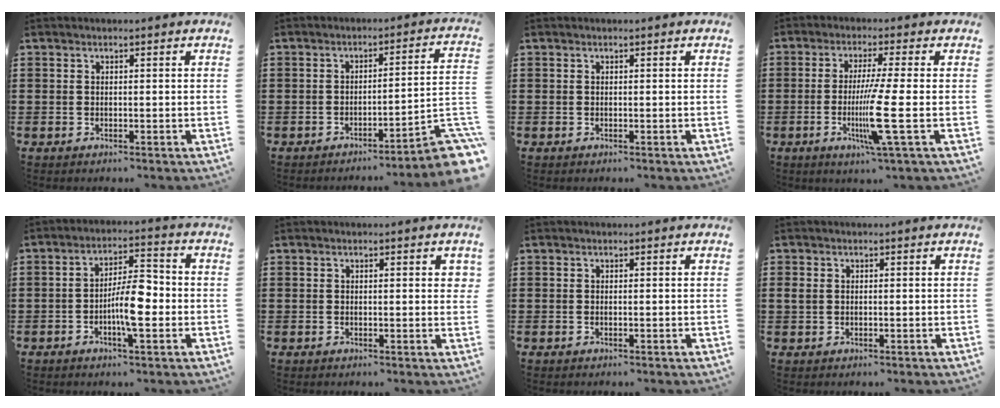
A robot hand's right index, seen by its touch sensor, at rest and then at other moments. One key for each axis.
{"total": 5.5, "fx": -3.7, "fy": 0.3, "fz": 4.1, "tx": -0.058, "ty": -0.021, "tz": -0.073}
{"total": 0.0}
{"total": 9.1, "fx": -1.8, "fy": -0.7, "fz": 8.9, "tx": -0.180, "ty": -0.031, "tz": -0.042}
{"total": 7.5, "fx": -2.0, "fy": 2.2, "fz": 6.8, "tx": -0.130, "ty": 0.002, "tz": -0.040}
{"total": 0.9, "fx": 0.3, "fy": 0.2, "fz": 0.9, "tx": -0.017, "ty": 0.002, "tz": 0.004}
{"total": 0.0}
{"total": 1.3, "fx": 0.1, "fy": 1.1, "fz": 0.8, "tx": -0.026, "ty": 0.003, "tz": -0.002}